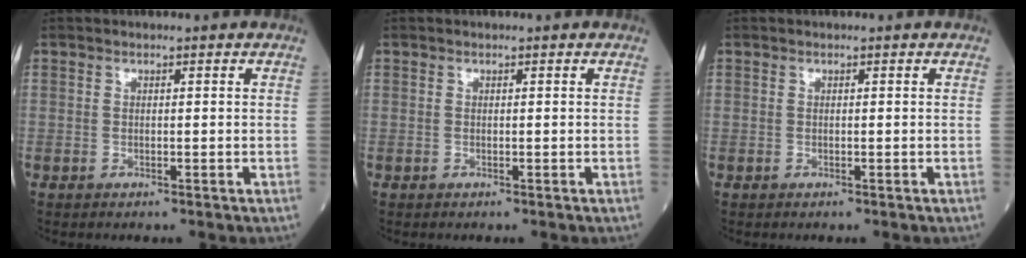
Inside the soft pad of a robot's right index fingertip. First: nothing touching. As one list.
[{"total": 0.0}, {"total": 0.0}]